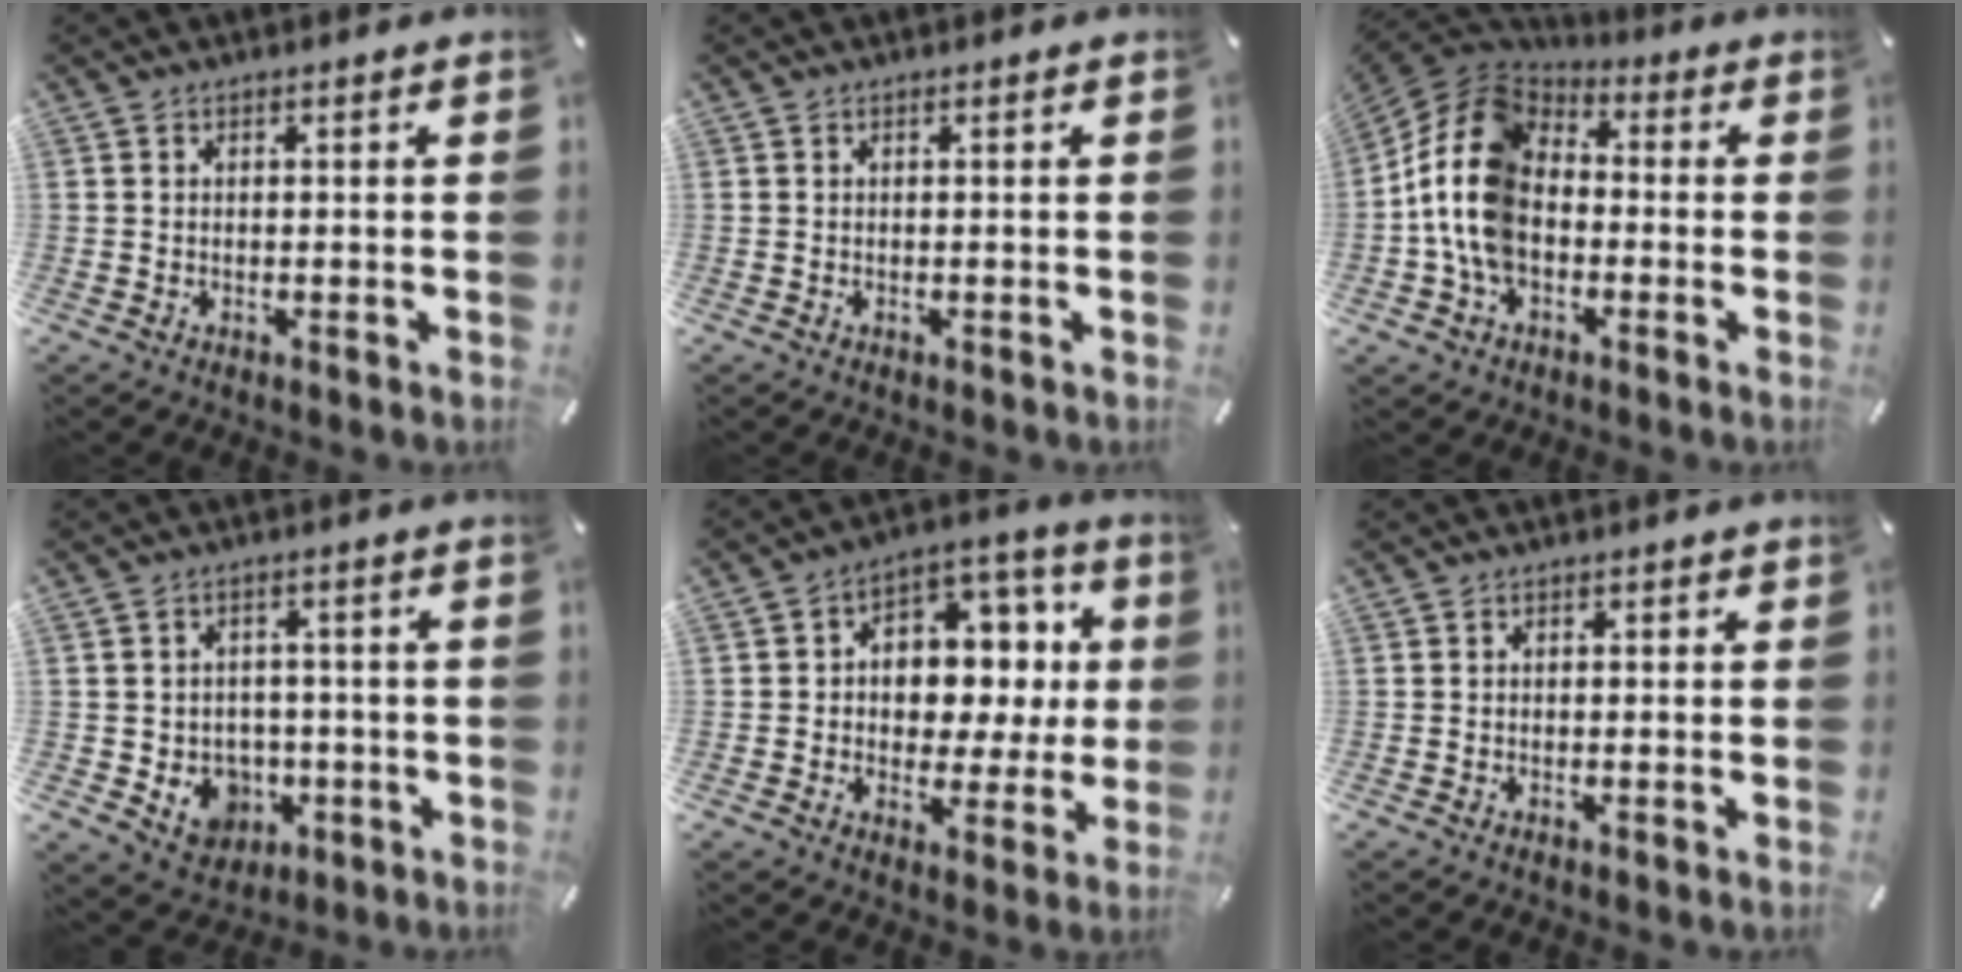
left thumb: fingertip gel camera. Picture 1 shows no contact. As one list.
[{"total": 0.0}, {"total": 15.3, "force": [-3.2, 11.3, 9.9], "torque": [-0.235, 0.024, -0.067]}, {"total": 7.4, "force": [-1.2, 6.9, 2.3], "torque": [-0.040, 0.000, -0.016]}, {"total": 10.2, "force": [0.8, 8.8, 5.0], "torque": [-0.063, -0.017, 0.021]}, {"total": 0.8, "force": [-0.1, 0.7, 0.3], "torque": [-0.005, 0.005, -0.004]}]